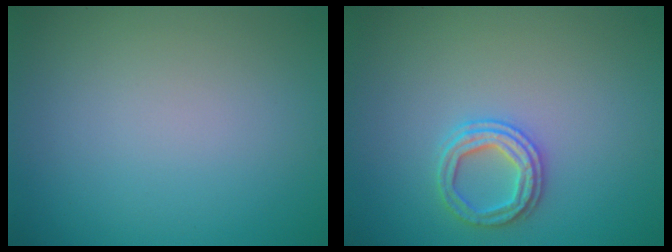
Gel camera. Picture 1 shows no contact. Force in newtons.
{"total": 2.4, "press": 2.4, "slide": 0.2}